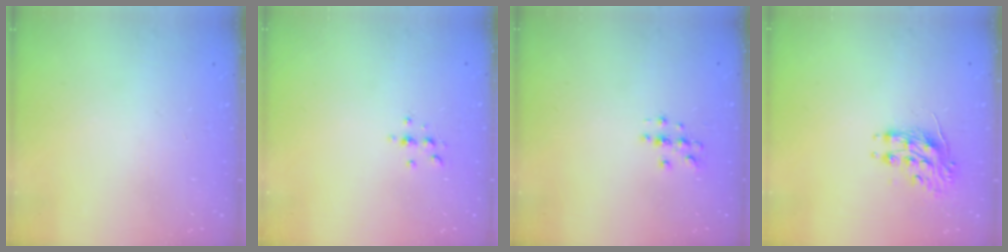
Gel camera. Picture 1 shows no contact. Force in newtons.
{"total": 3.1, "press": 3.1, "slide": 0.5}
{"total": 3.0, "press": 3.0, "slide": 0.3}
{"total": 8.4, "press": 8.3, "slide": 0.4}